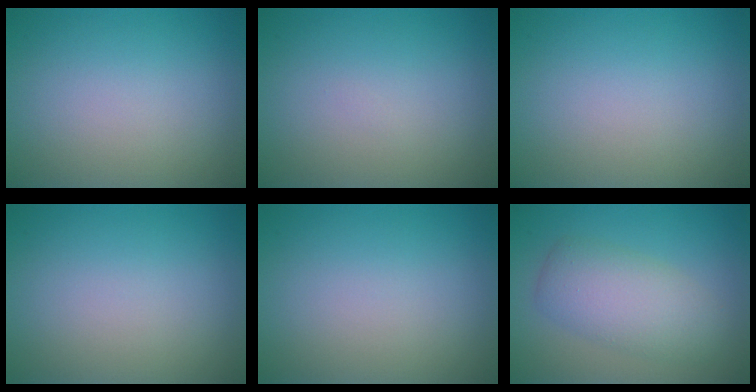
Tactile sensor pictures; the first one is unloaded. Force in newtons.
{"total": 0.0}
{"total": 0.0}
{"total": 0.0}
{"total": 0.0}
{"total": 4.8, "press": 4.8, "slide": 0.0}